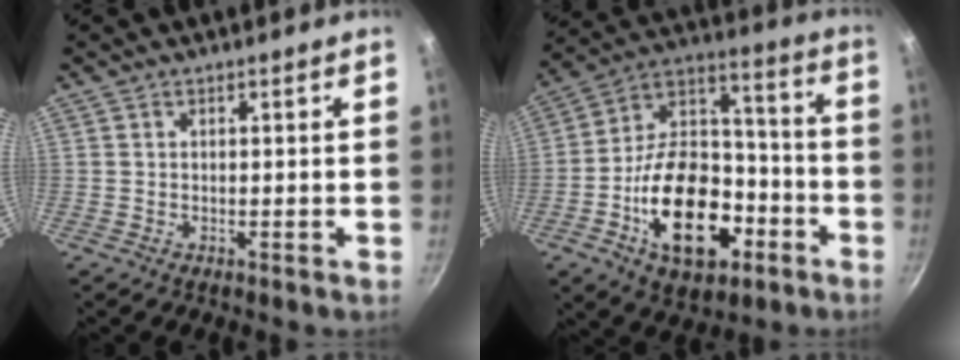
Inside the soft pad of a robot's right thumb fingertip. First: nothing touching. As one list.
[{"total": 23.1, "force": [-8.5, 14.1, 16.2], "torque": [-0.234, 0.068, -0.136]}]